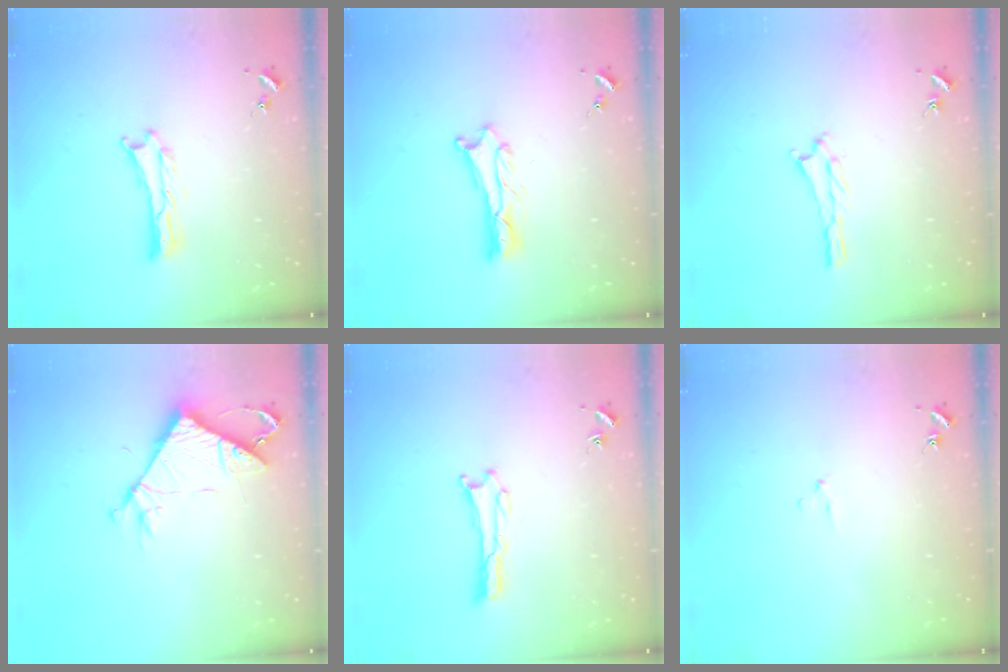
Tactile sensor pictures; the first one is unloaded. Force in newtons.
{"total": 1.8, "press": 1.8, "slide": 0.2}
{"total": 1.4, "press": 1.4, "slide": 0.3}
{"total": 7.9, "press": 7.8, "slide": 0.6}
{"total": 0.0}
{"total": 1.8, "press": 1.8, "slide": 0.1}